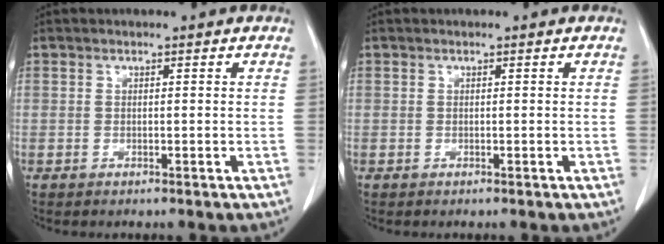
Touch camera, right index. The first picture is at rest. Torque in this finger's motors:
{"motor_torque": [0.00, 0.00, 0.00, 0.00]}